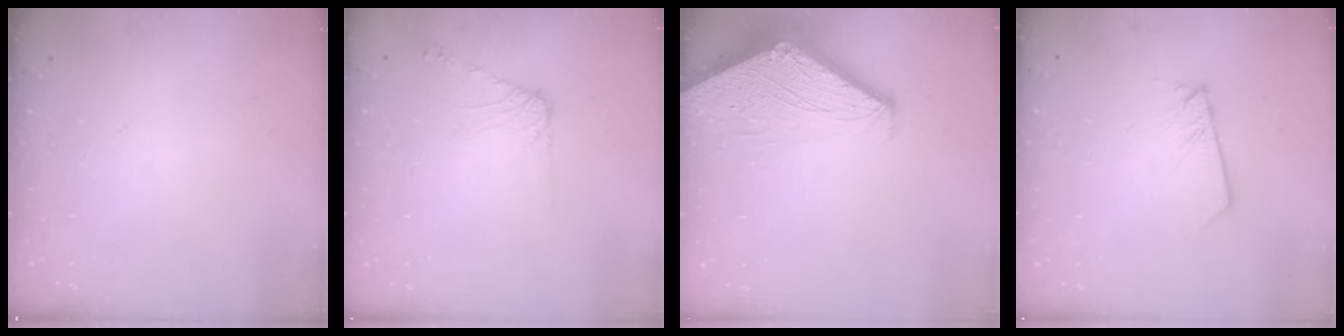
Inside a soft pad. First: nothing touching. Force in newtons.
{"total": 6.5, "press": 6.4, "slide": 1.2}
{"total": 3.8, "press": 3.8, "slide": 0.3}
{"total": 2.2, "press": 2.2, "slide": 0.1}